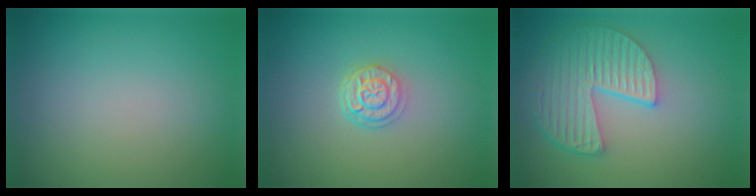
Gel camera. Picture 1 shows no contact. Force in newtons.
{"total": 2.9, "press": 2.3, "slide": 1.8}
{"total": 6.2, "press": 4.8, "slide": 4.0}